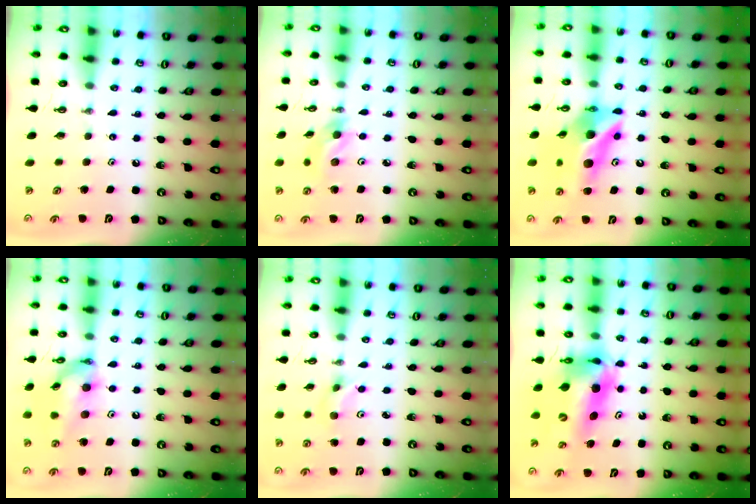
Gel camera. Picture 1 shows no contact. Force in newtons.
{"total": 7.5, "press": 7.2, "slide": 2.1}
{"total": 14.6, "press": 14.5, "slide": 1.3}
{"total": 14.4, "press": 14.4, "slide": 0.9}
{"total": 3.7, "press": 3.6, "slide": 0.9}
{"total": 13.7, "press": 13.6, "slide": 1.3}